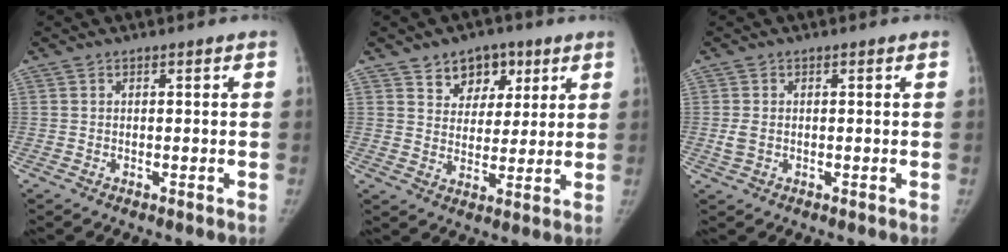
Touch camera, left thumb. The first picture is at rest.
{"total": 8.6, "force": [4.9, 6.4, 2.9], "torque": [-0.002, -0.019, 0.078]}
{"total": 2.2, "force": [-0.2, 1.6, 1.5], "torque": [-0.038, 0.000, -0.004]}